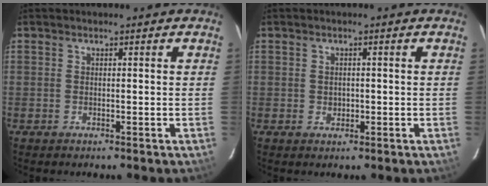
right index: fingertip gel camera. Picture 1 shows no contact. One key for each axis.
{"total": 1.3, "fx": -0.2, "fy": 1.2, "fz": 0.5, "tx": -0.005, "ty": 0.002, "tz": 0.000}